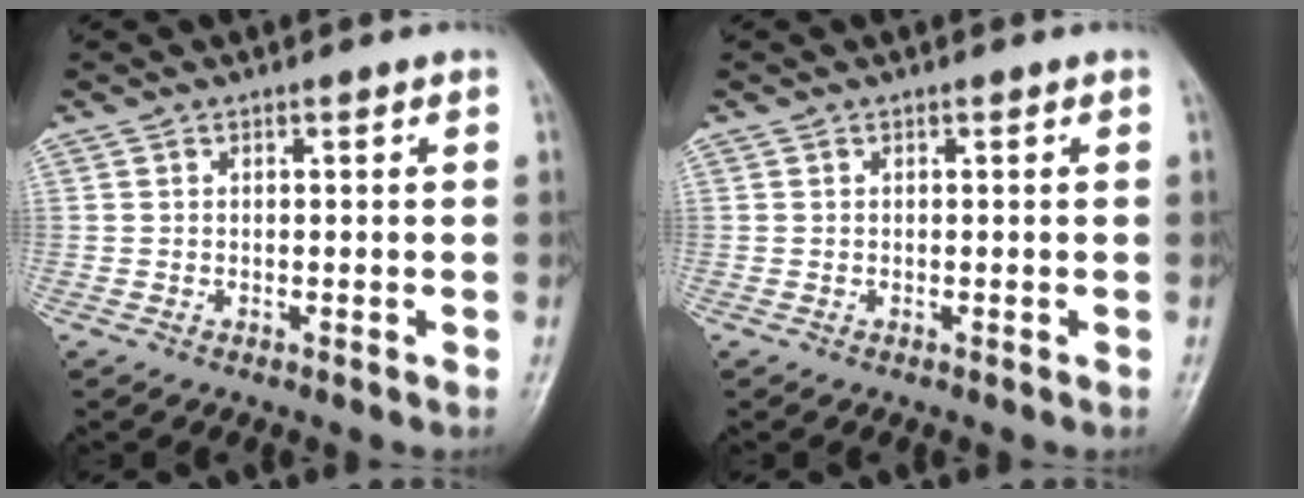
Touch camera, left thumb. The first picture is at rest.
{"total": 0.0}